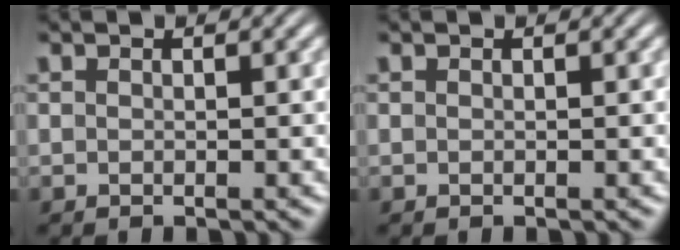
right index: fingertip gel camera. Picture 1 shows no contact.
{"total": 0.0}